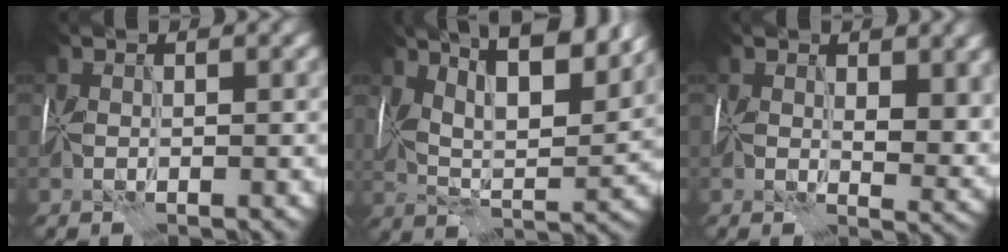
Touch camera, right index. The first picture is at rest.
{"total": 12.0, "force": [7.0, 4.0, 9.0], "torque": [-0.145, 0.020, 0.088]}
{"total": 5.4, "force": [1.5, 3.0, 4.3], "torque": [-0.071, -0.014, 0.030]}